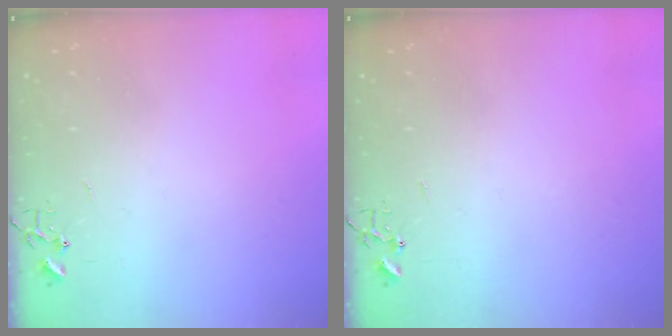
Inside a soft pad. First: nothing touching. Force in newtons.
{"total": 0.0}